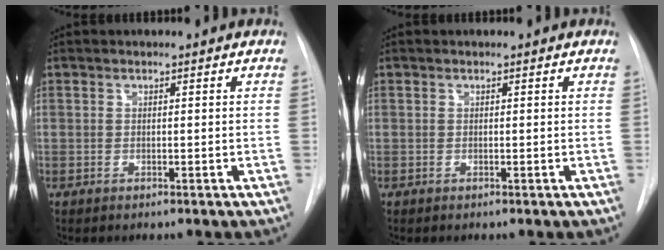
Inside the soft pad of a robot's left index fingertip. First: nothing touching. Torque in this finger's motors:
{"motor_torque": [0.00, 0.00, 0.00, 0.00]}